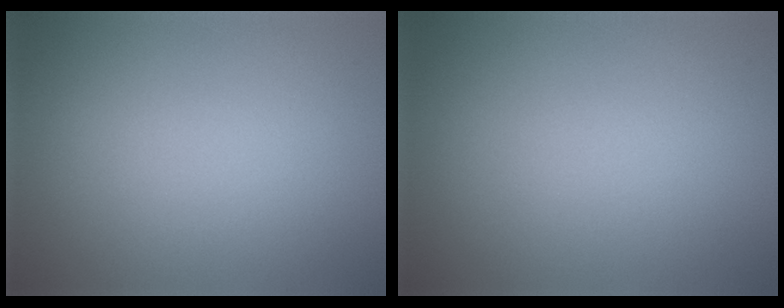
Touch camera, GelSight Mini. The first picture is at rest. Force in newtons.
{"total": 0.0}